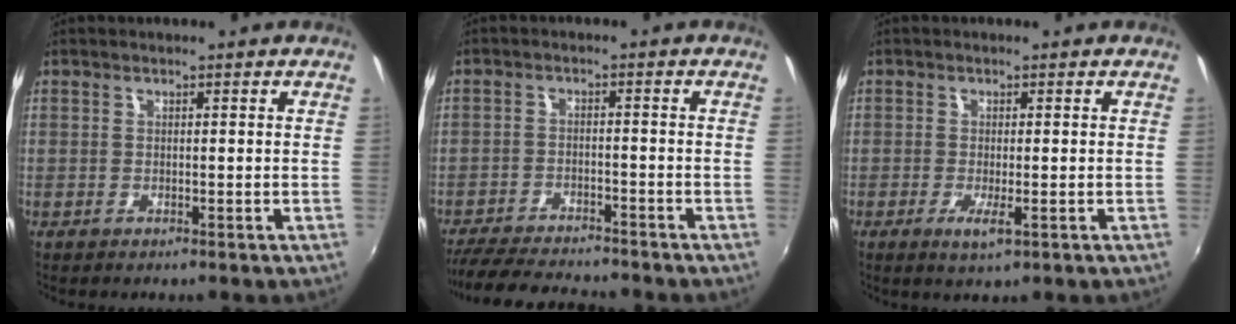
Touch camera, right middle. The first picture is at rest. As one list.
[{"total": 12.7, "force": [-11.6, 2.1, 4.8], "torque": [-0.119, -0.017, -0.187]}, {"total": 2.9, "force": [-1.1, 0.4, 2.7], "torque": [-0.055, -0.010, -0.018]}]